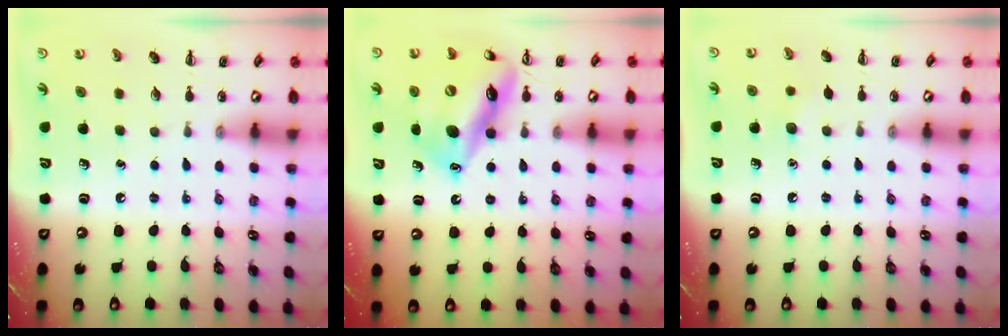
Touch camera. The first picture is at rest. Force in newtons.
{"total": 17.2, "press": 17.1, "slide": 1.7}
{"total": 4.7, "press": 4.5, "slide": 1.2}